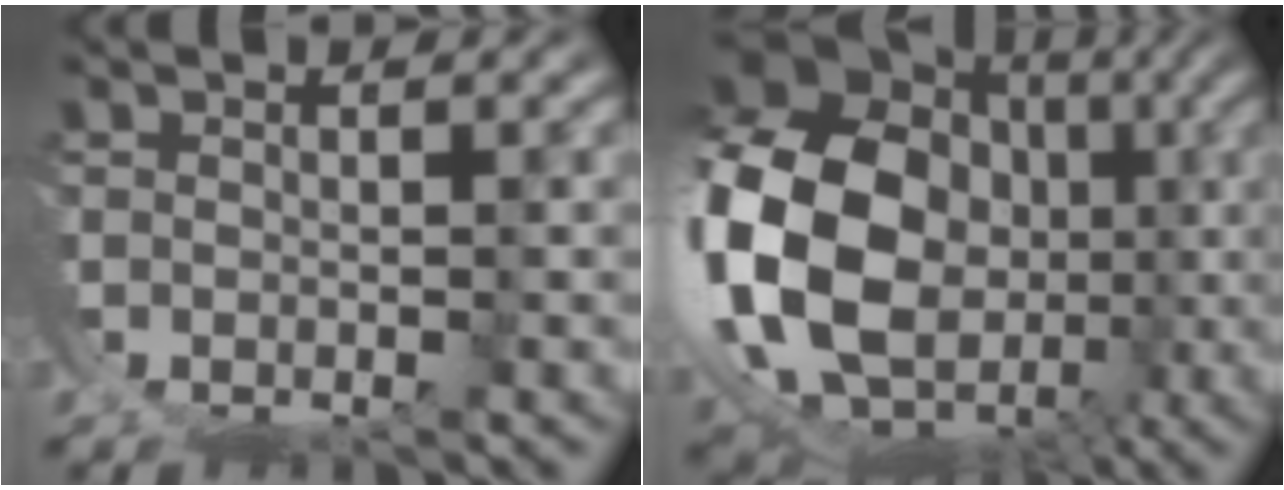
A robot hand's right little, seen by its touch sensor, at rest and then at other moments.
{"total": 19.8, "force": [-2.0, 15.5, 12.2], "torque": [-0.284, -0.061, -0.018]}